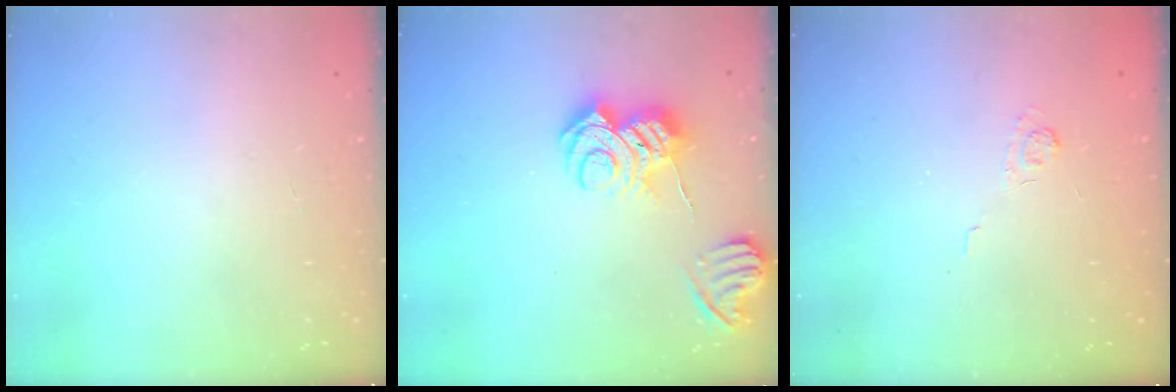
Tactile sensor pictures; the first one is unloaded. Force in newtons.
{"total": 11.1, "press": 11.0, "slide": 1.2}
{"total": 2.5, "press": 2.1, "slide": 1.4}